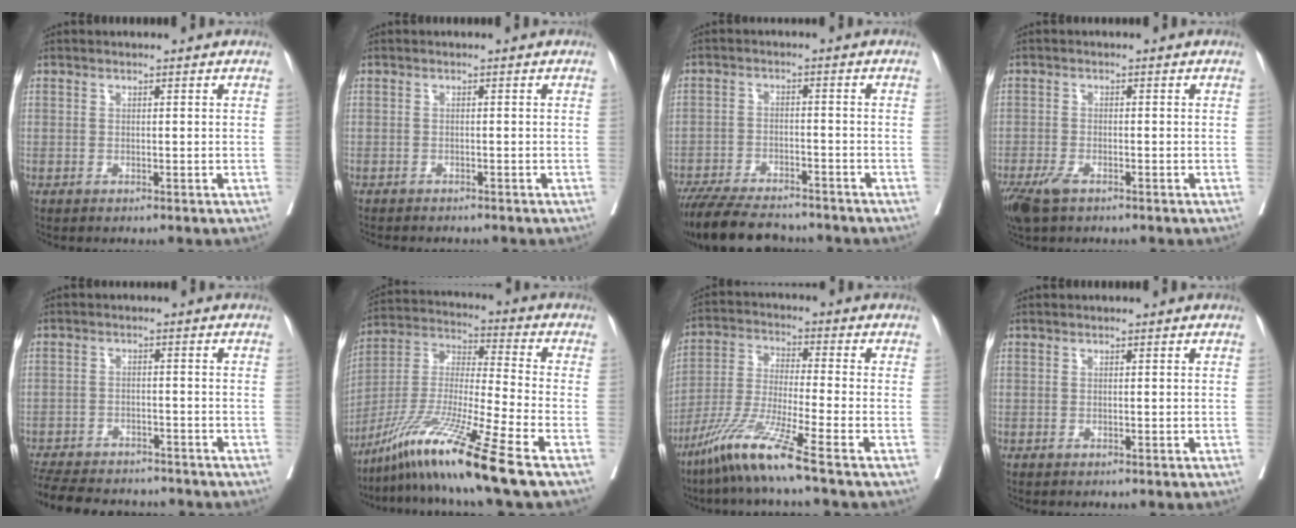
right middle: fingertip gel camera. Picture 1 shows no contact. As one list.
[{"total": 4.4, "force": [-3.9, 1.1, 1.7], "torque": [-0.022, -0.006, -0.050]}, {"total": 13.4, "force": [-11.8, 3.0, 5.6], "torque": [-0.101, -0.012, -0.181]}, {"total": 4.7, "force": [-3.1, 1.8, 3.1], "torque": [-0.064, -0.010, -0.055]}, {"total": 15.2, "force": [-13.4, 4.5, 5.6], "torque": [-0.135, -0.011, -0.189]}, {"total": 16.1, "force": [-10.9, -1.8, 11.7], "torque": [-0.246, -0.036, -0.203]}, {"total": 10.8, "force": [-7.2, -1.5, 7.9], "torque": [-0.161, -0.039, -0.144]}, {"total": 0.0}]